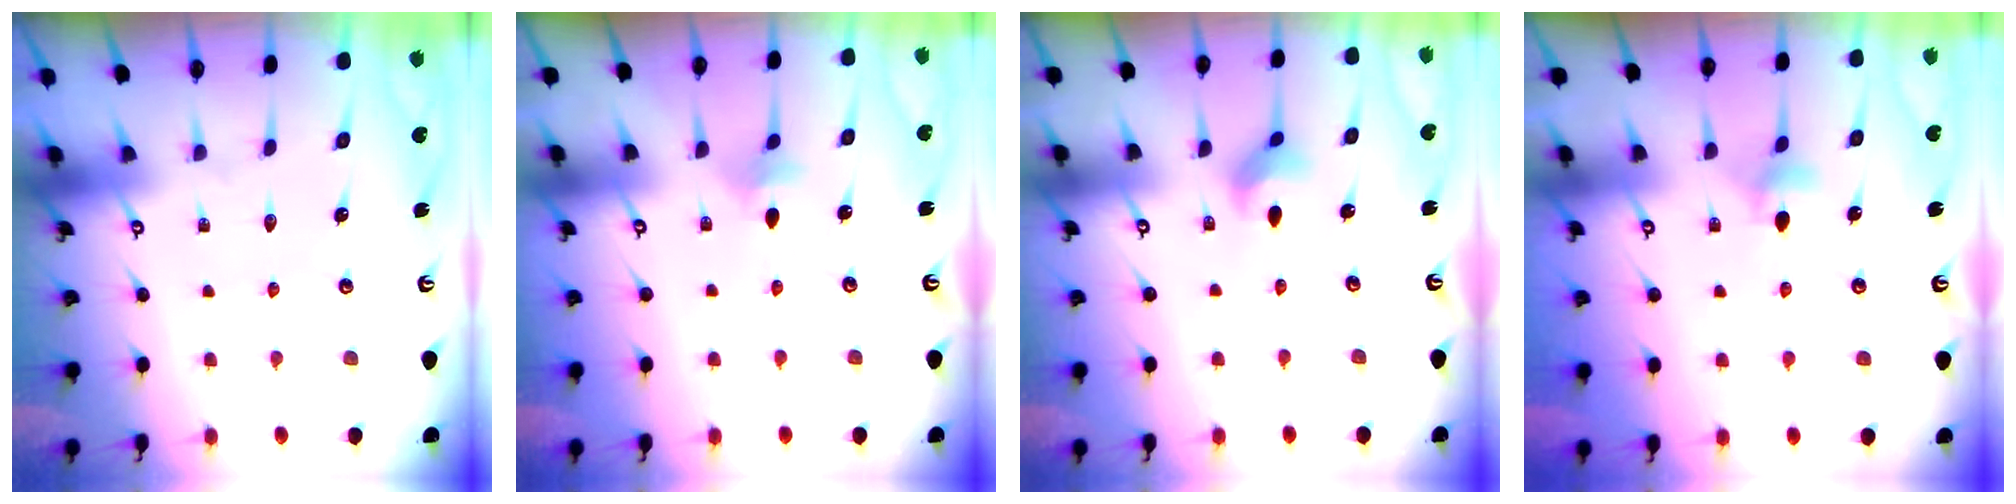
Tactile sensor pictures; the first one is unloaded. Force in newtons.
{"total": 4.6, "press": 4.5, "slide": 1.0}
{"total": 3.7, "press": 3.6, "slide": 0.5}
{"total": 4.4, "press": 4.4, "slide": 0.6}